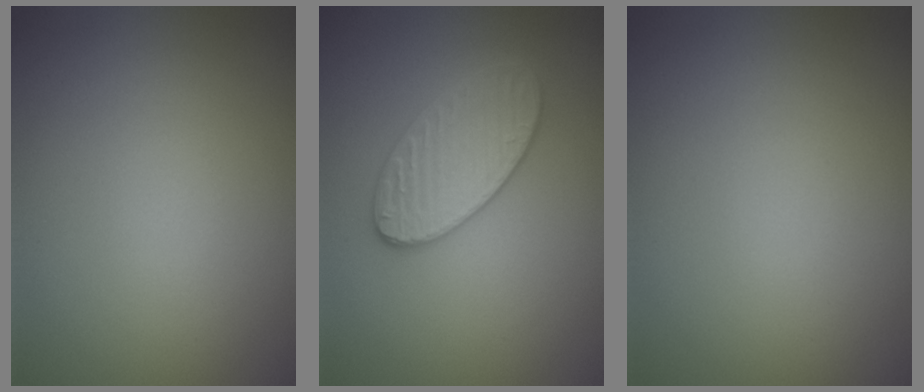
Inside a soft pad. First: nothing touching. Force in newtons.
{"total": 3.5, "press": 3.5, "slide": 0.3}
{"total": 0.0}